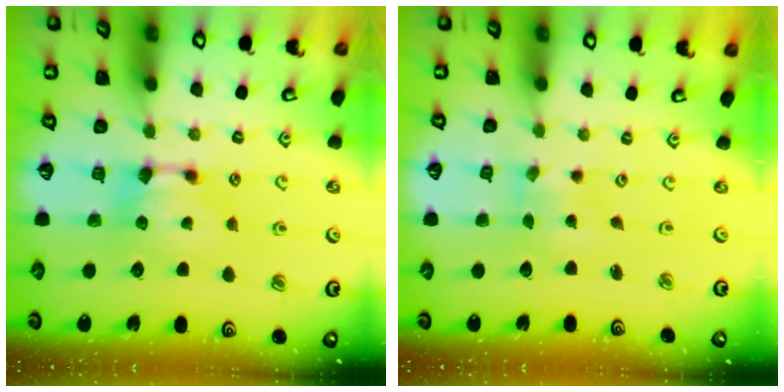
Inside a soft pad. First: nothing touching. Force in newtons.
{"total": 3.5, "press": 3.3, "slide": 0.9}